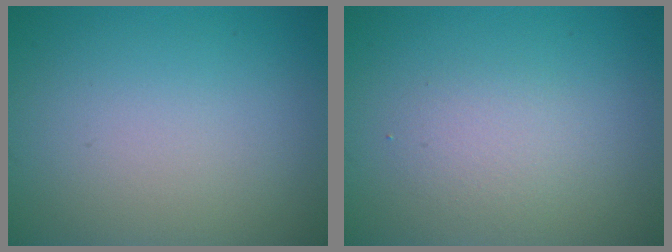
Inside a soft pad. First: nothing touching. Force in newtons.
{"total": 1.8, "press": 1.8, "slide": 0.1}